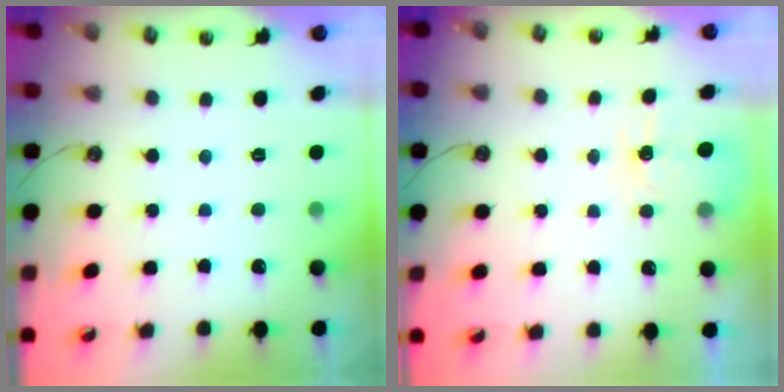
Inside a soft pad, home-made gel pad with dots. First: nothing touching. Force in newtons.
{"total": 5.3, "press": 5.2, "slide": 0.4}